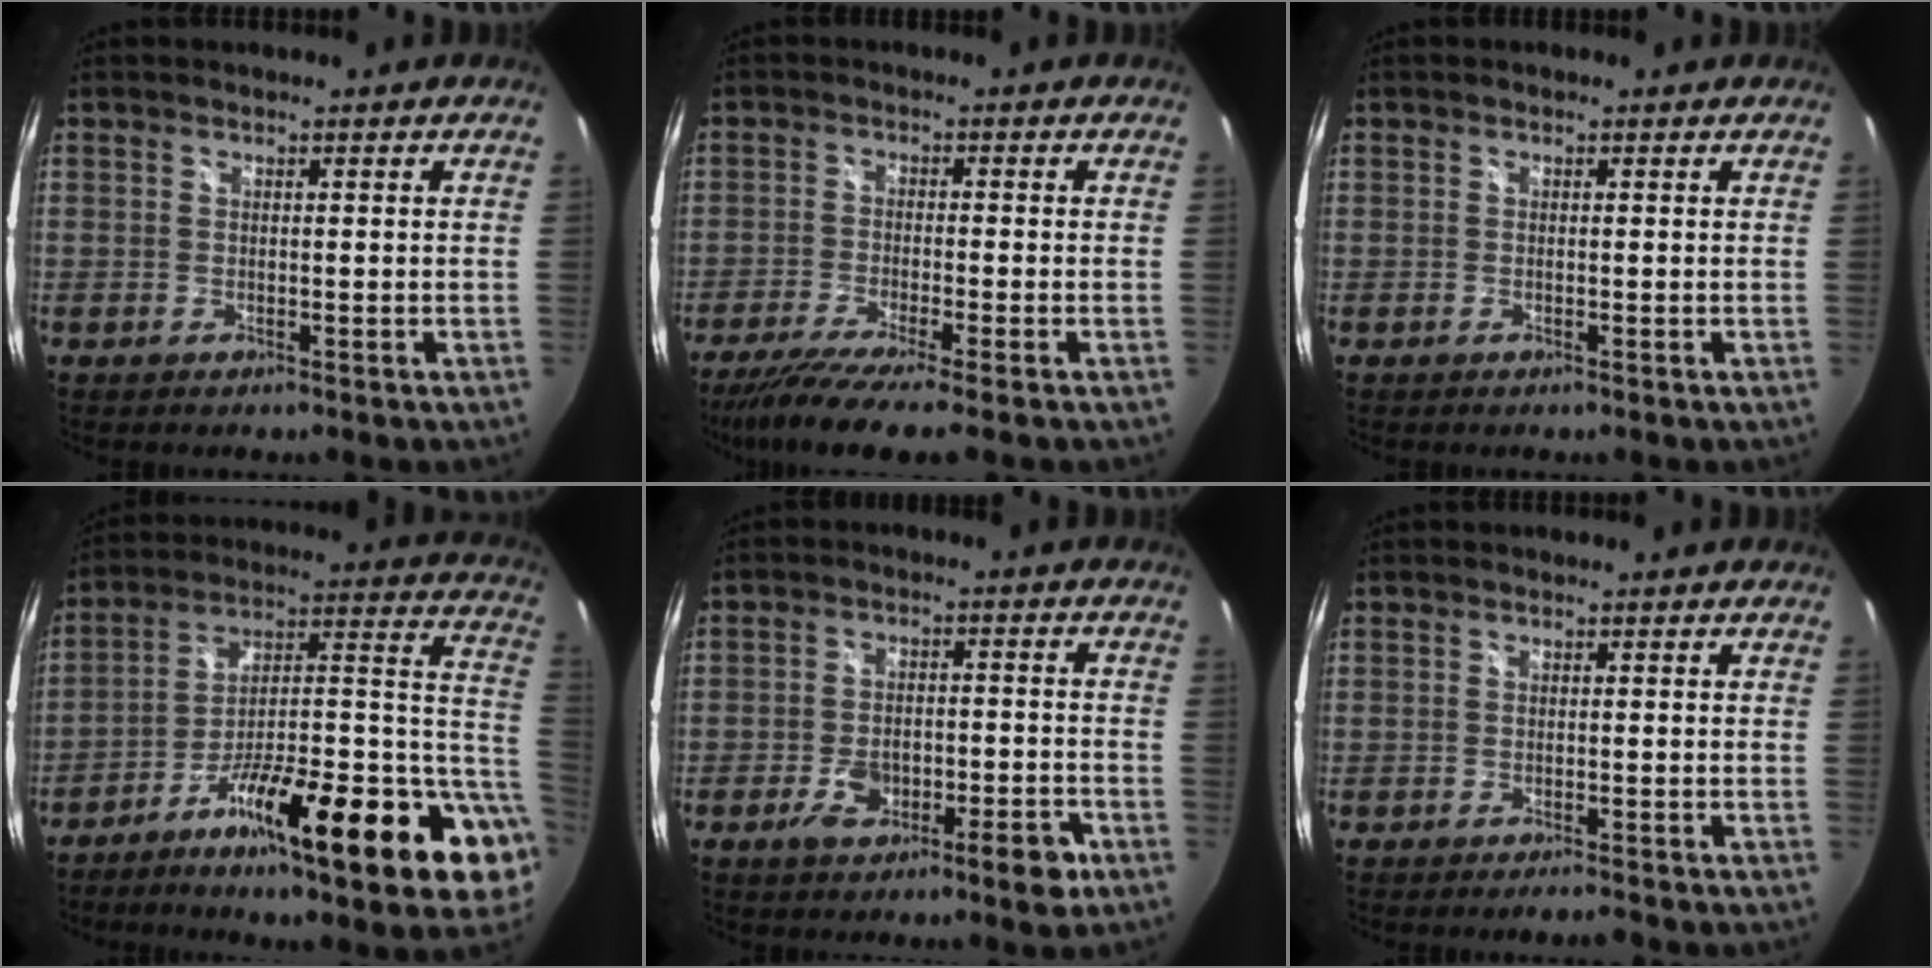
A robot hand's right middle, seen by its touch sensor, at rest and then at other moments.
{"total": 7.9, "force": [-6.4, -0.6, 4.6], "torque": [-0.108, -0.031, -0.112]}
{"total": 0.0}
{"total": 24.5, "force": [-7.3, 5.2, 22.8], "torque": [-0.282, 0.011, -0.114]}
{"total": 7.5, "force": [-3.4, 4.3, 5.1], "torque": [-0.090, 0.000, -0.047]}
{"total": 2.2, "force": [-2.0, 0.1, 1.0], "torque": [-0.020, -0.009, -0.032]}